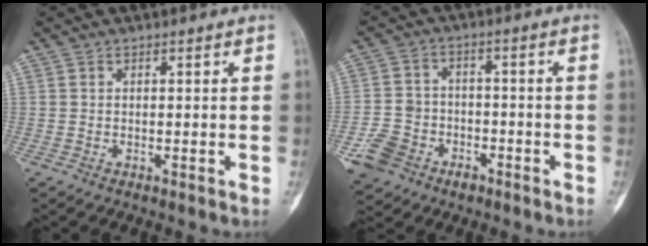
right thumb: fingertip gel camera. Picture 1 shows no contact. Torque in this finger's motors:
{"motor_torque": [2.64, 0.57, 1.44, -1.34, 0.21]}